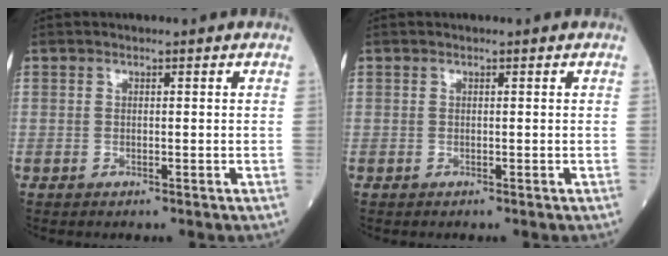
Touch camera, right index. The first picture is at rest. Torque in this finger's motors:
{"motor_torque": [-0.12, 0.01, -0.03, -0.01]}